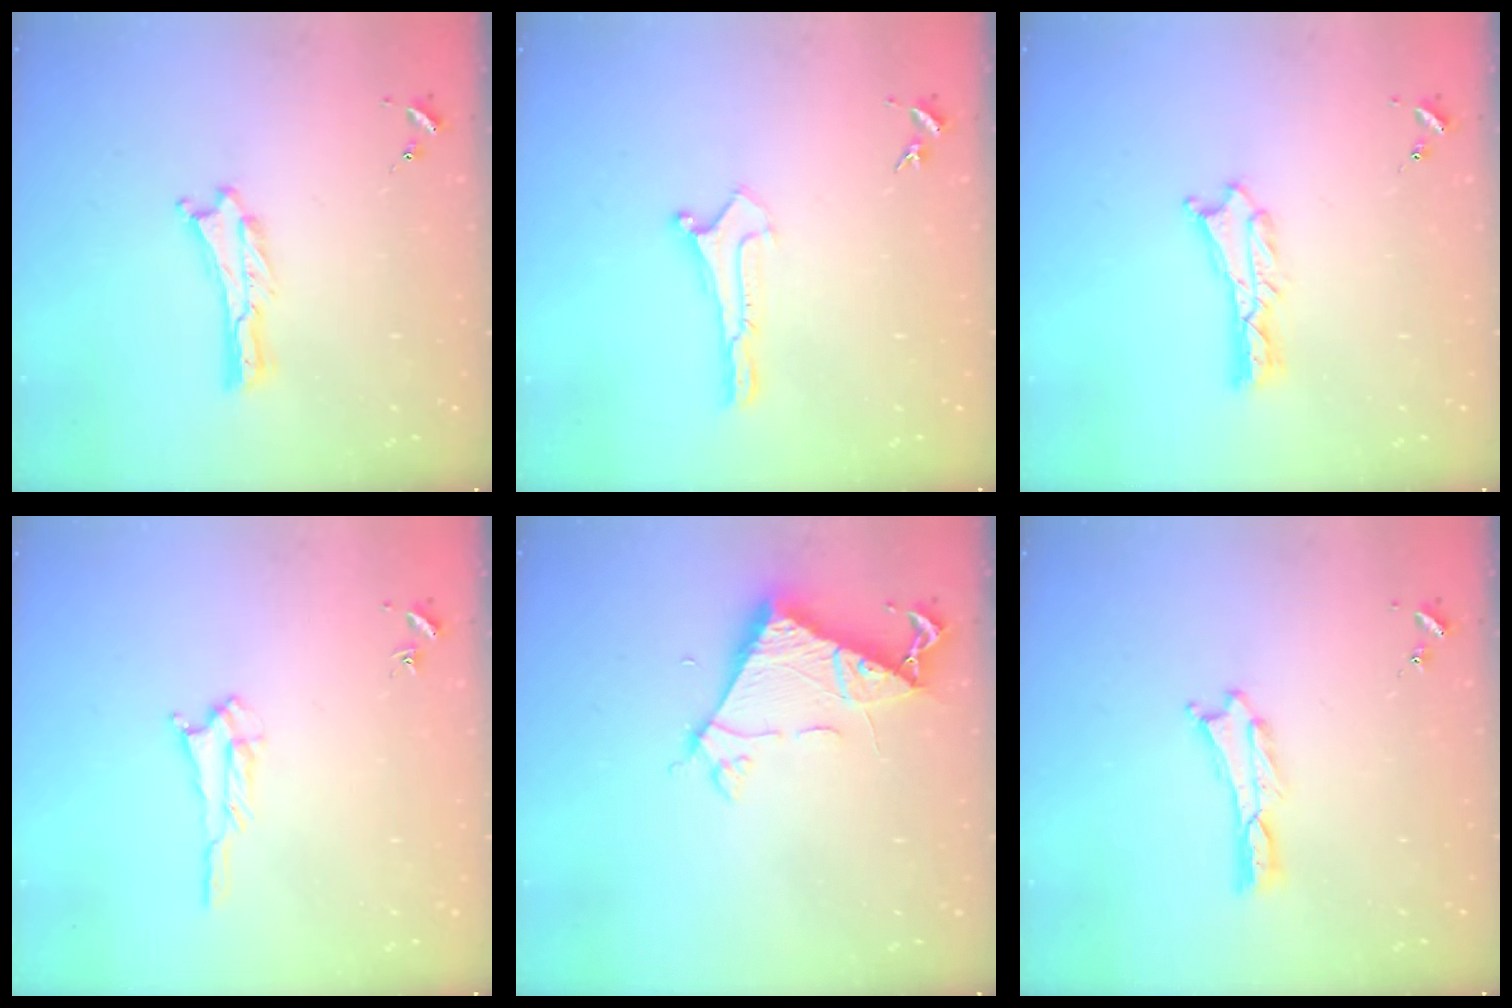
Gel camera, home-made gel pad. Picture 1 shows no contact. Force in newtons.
{"total": 0.0}
{"total": 1.1, "press": 1.1, "slide": 0.2}
{"total": 1.6, "press": 1.6, "slide": 0.3}
{"total": 7.0, "press": 6.9, "slide": 0.6}
{"total": 0.0}